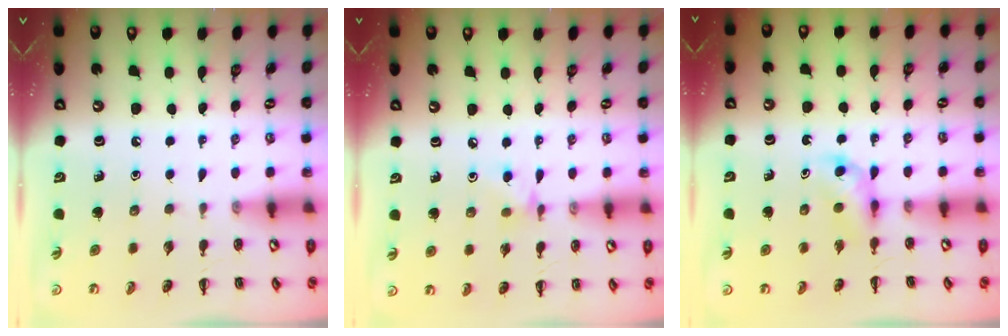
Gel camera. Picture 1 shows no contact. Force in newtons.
{"total": 4.4, "press": 4.2, "slide": 1.2}
{"total": 3.7, "press": 3.4, "slide": 1.4}